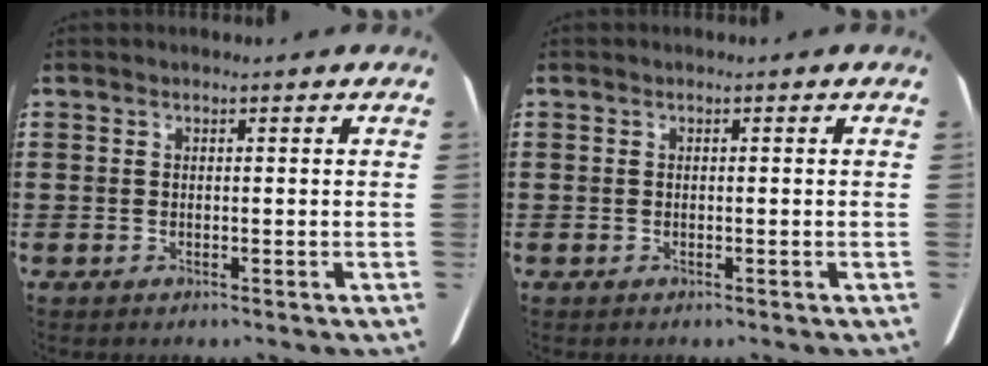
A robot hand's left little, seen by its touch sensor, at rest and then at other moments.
{"total": 0.0}